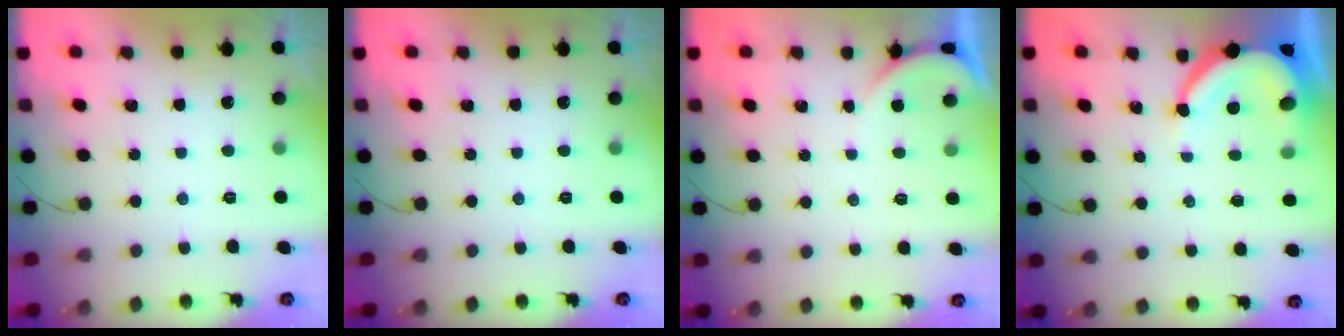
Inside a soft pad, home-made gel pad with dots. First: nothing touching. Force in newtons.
{"total": 0.0}
{"total": 2.0, "press": 2.0, "slide": 0.2}
{"total": 6.9, "press": 6.9, "slide": 0.8}